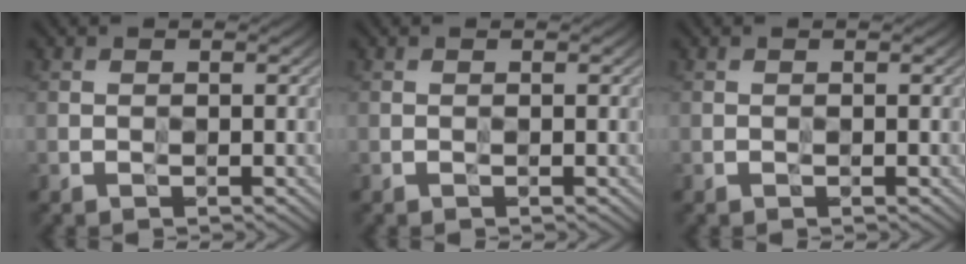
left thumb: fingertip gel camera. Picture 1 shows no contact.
{"total": 0.0}
{"total": 0.0}